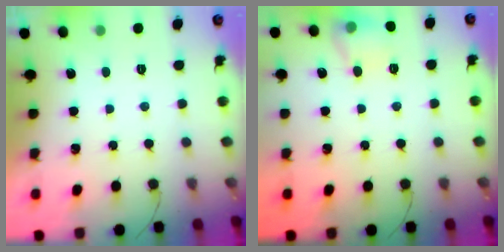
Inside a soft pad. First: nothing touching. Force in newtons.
{"total": 10.2, "press": 10.2, "slide": 0.5}